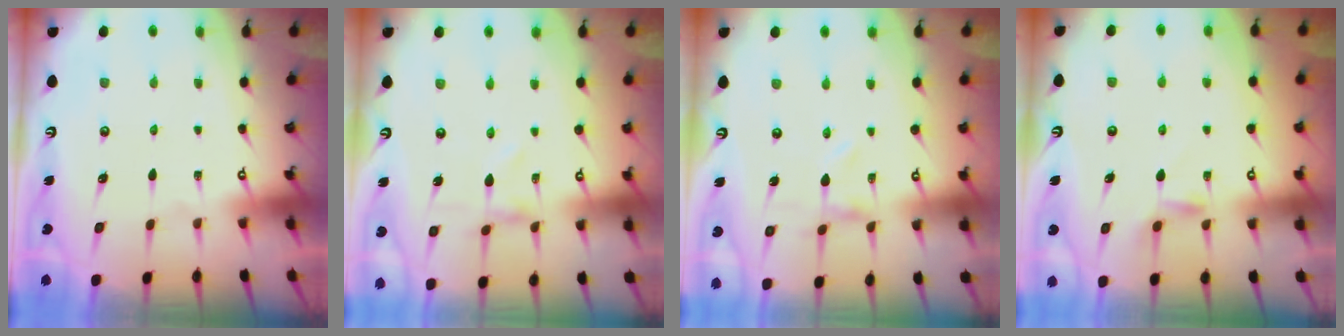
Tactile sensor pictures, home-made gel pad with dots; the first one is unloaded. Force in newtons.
{"total": 0.9, "press": 0.9, "slide": 0.1}
{"total": 0.0}
{"total": 3.0, "press": 2.9, "slide": 0.5}